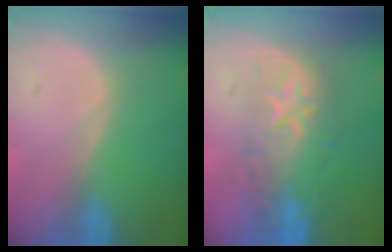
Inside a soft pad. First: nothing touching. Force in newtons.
{"total": 8.2, "press": 8.2, "slide": 0.5}